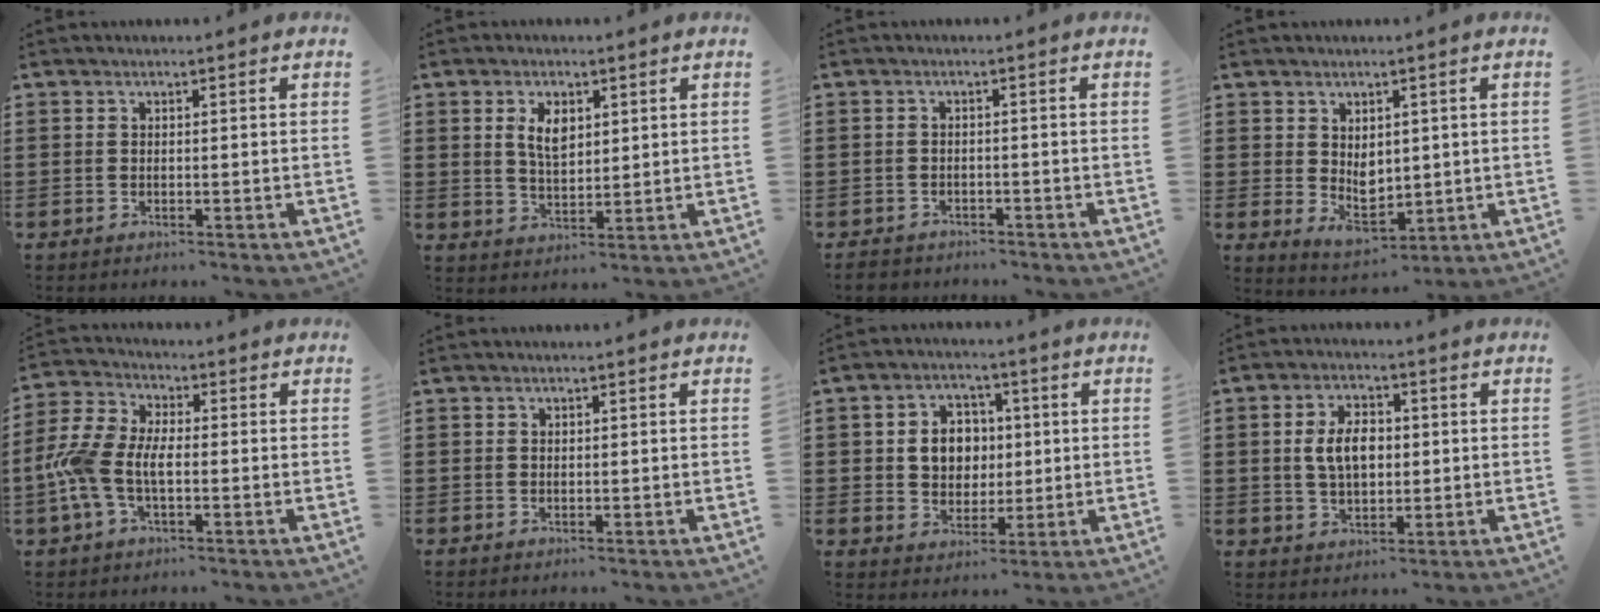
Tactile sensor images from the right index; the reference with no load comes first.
{"total": 4.4, "force": [1.6, 2.2, 3.5], "torque": [-0.068, 0.005, 0.026]}
{"total": 1.8, "force": [-1.8, 0.3, 0.1], "torque": [-0.015, -0.002, -0.041]}
{"total": 3.9, "force": [0.6, 3.0, 2.4], "torque": [-0.037, -0.002, 0.010]}
{"total": 7.9, "force": [-1.7, 4.3, 6.4], "torque": [-0.166, -0.006, -0.041]}
{"total": 0.0}
{"total": 6.3, "force": [0.6, 5.3, 3.3], "torque": [-0.068, 0.012, 0.005]}
{"total": 6.1, "force": [0.4, 3.5, 5.0], "torque": [-0.101, 0.008, 0.000]}